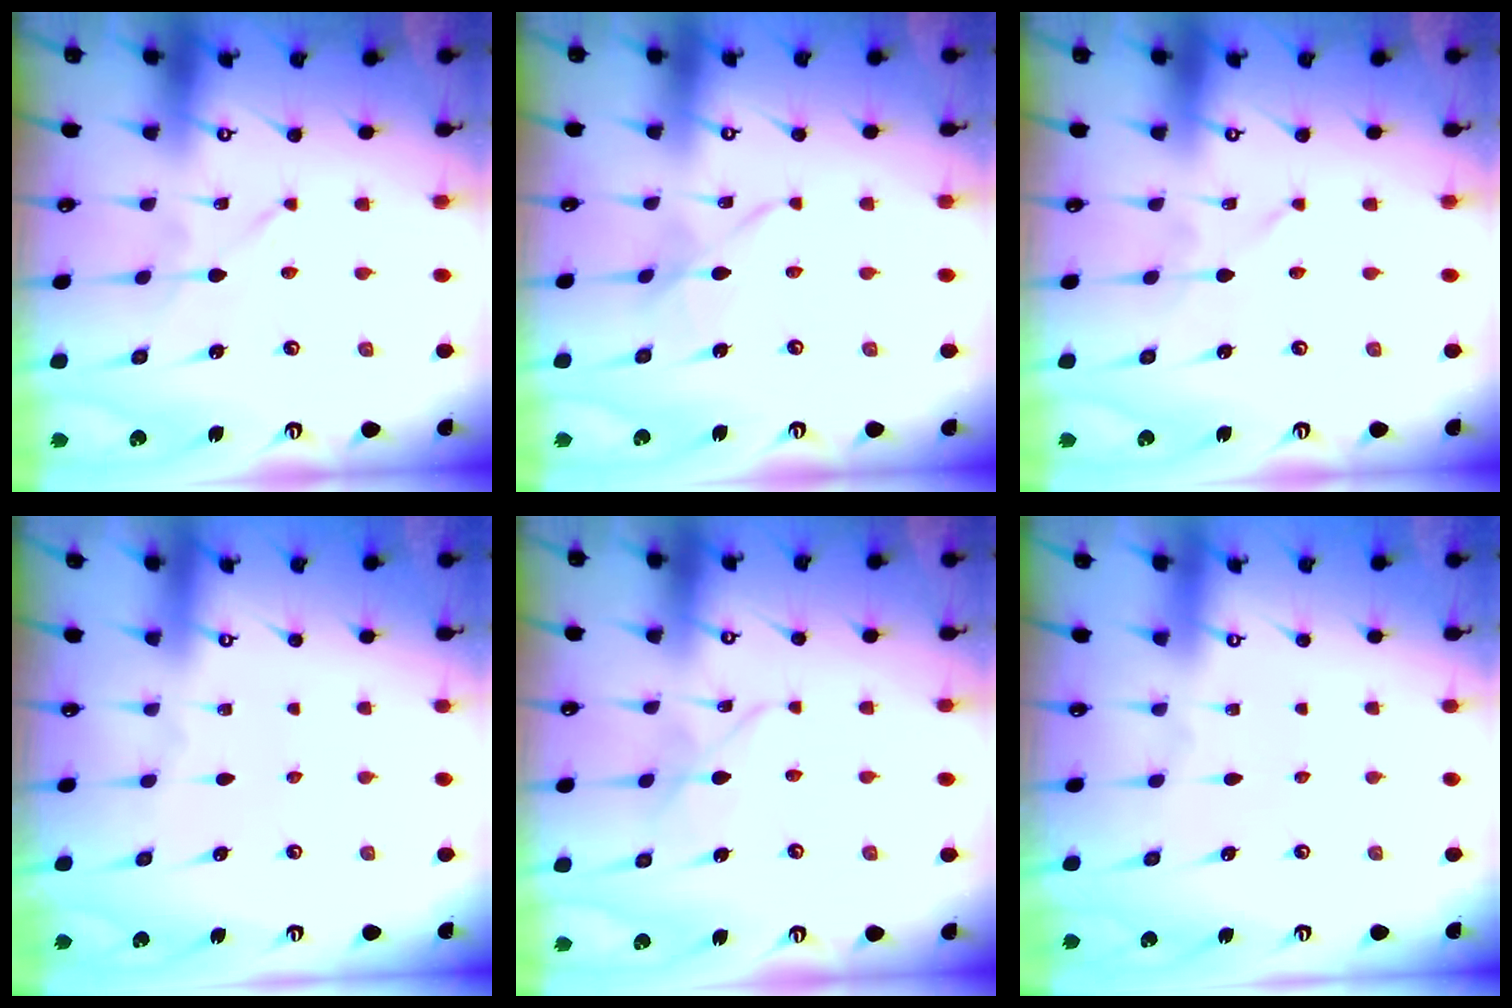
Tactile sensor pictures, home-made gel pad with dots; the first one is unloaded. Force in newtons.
{"total": 3.2, "press": 3.2, "slide": 0.4}
{"total": 0.0}
{"total": 0.0}
{"total": 6.0, "press": 6.0, "slide": 0.4}
{"total": 0.0}